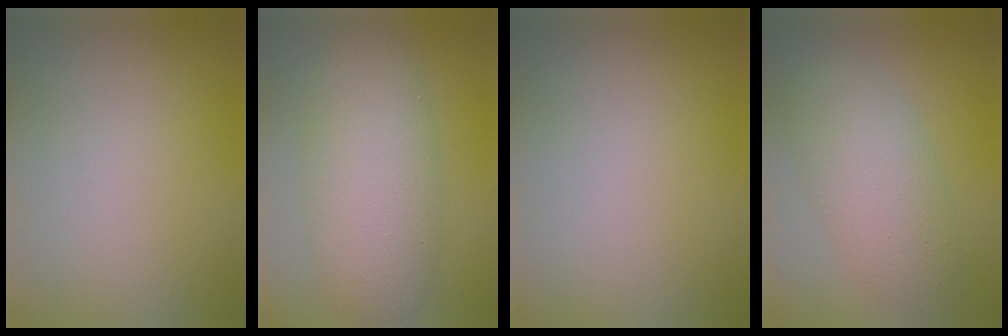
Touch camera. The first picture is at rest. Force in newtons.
{"total": 7.0, "press": 7.0, "slide": 0.1}
{"total": 0.0}
{"total": 5.6, "press": 5.6, "slide": 0.2}